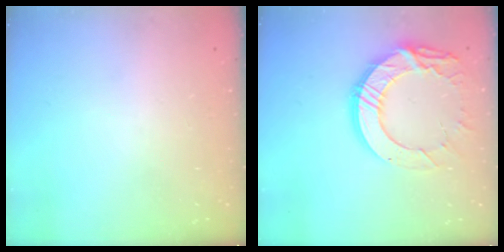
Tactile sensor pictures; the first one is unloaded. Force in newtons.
{"total": 15.1, "press": 15.1, "slide": 0.9}